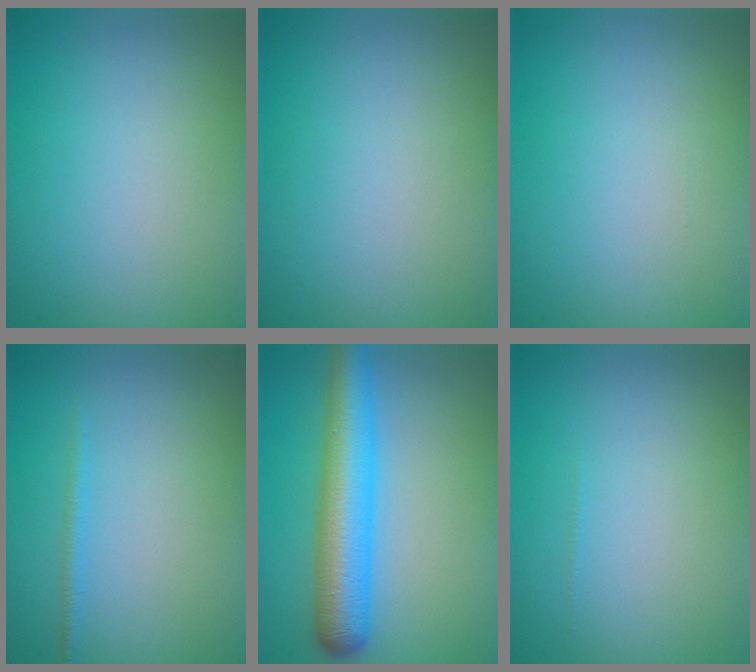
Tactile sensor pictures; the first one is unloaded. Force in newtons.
{"total": 0.0}
{"total": 0.0}
{"total": 0.8, "press": 0.8, "slide": 0.1}
{"total": 6.8, "press": 6.8, "slide": 0.1}
{"total": 0.0}